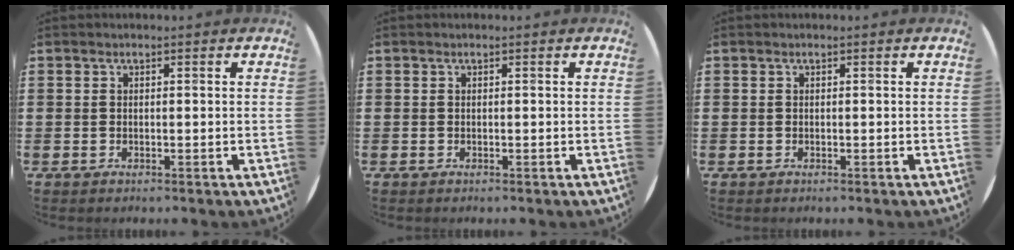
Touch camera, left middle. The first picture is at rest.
{"total": 0.0}
{"total": 0.0}